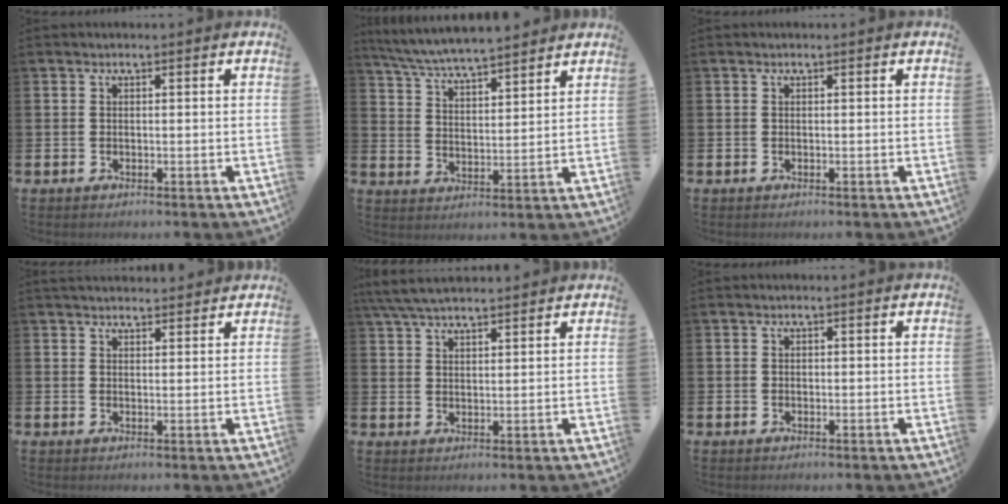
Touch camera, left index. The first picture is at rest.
{"total": 6.2, "force": [6.1, 0.3, 1.3], "torque": [-0.052, -0.033, 0.108]}
{"total": 0.0}
{"total": 2.5, "force": [2.5, 0.5, 0.1], "torque": [0.006, -0.013, 0.042]}
{"total": 5.2, "force": [4.8, 0.9, 1.8], "torque": [-0.050, -0.011, 0.089]}
{"total": 0.7, "force": [0.1, 0.6, 0.2], "torque": [0.000, 0.005, -0.002]}